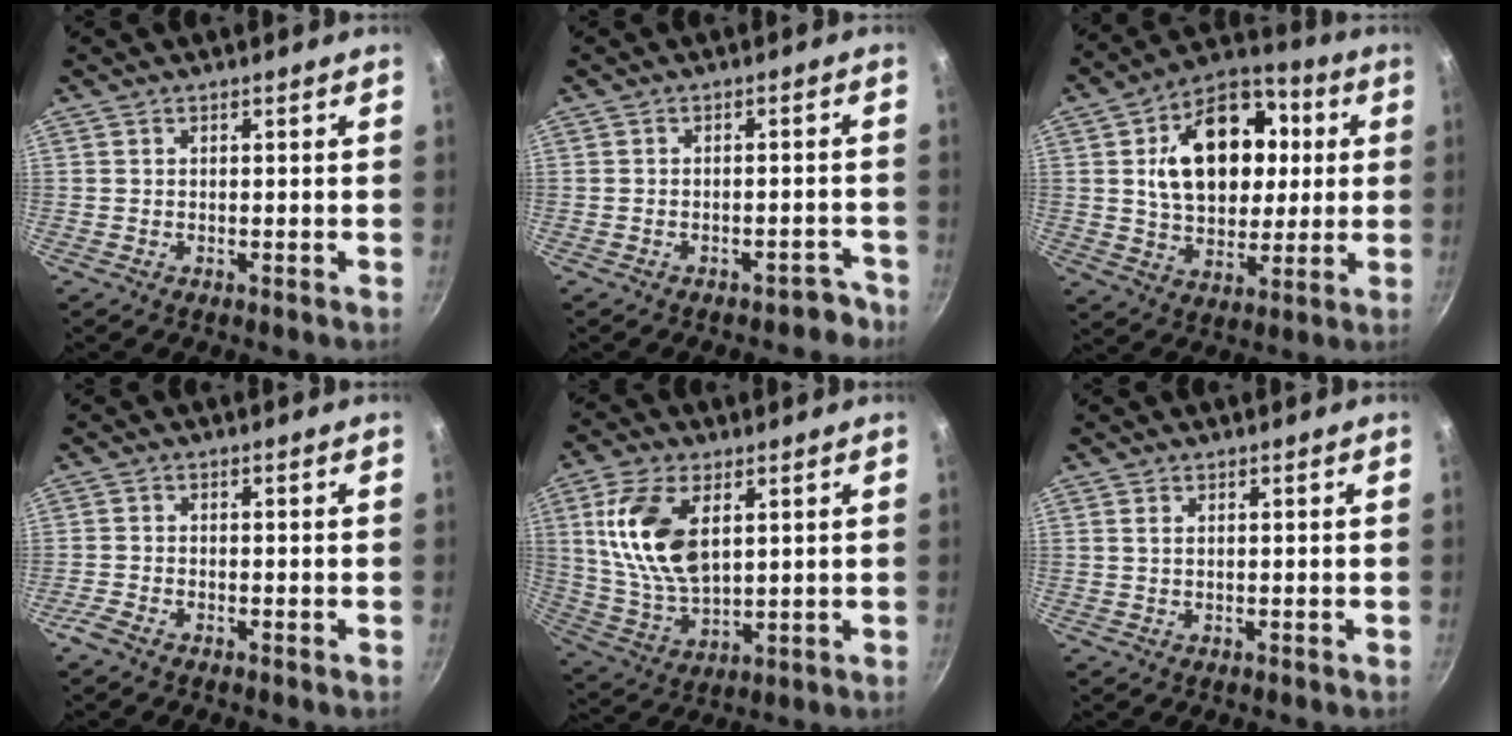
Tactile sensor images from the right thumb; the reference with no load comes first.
{"total": 3.9, "force": [-3.0, 2.1, 1.1], "torque": [0.019, 0.051, -0.016]}
{"total": 21.6, "force": [3.8, 14.9, 15.2], "torque": [-0.205, 0.017, 0.056]}
{"total": 2.2, "force": [-1.8, 0.7, 1.2], "torque": [-0.044, 0.008, -0.041]}
{"total": 14.9, "force": [4.3, 8.2, 11.7], "torque": [-0.217, -0.017, 0.094]}
{"total": 0.8, "force": [0.3, 0.4, 0.7], "torque": [-0.013, 0.001, 0.006]}